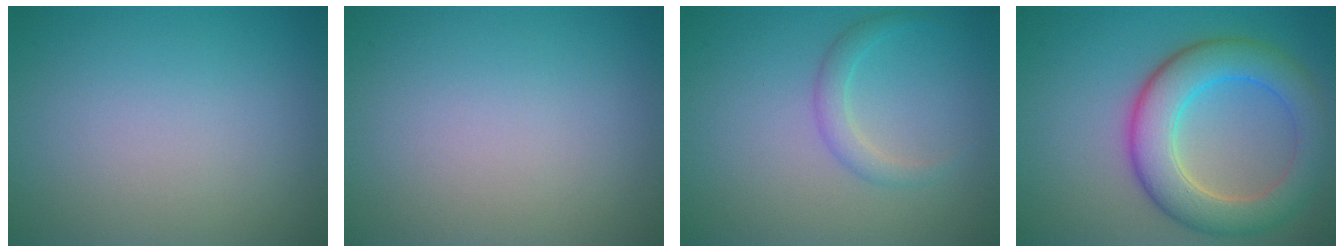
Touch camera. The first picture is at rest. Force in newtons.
{"total": 0.0}
{"total": 1.7, "press": 1.7, "slide": 0.1}
{"total": 7.3, "press": 7.3, "slide": 0.4}